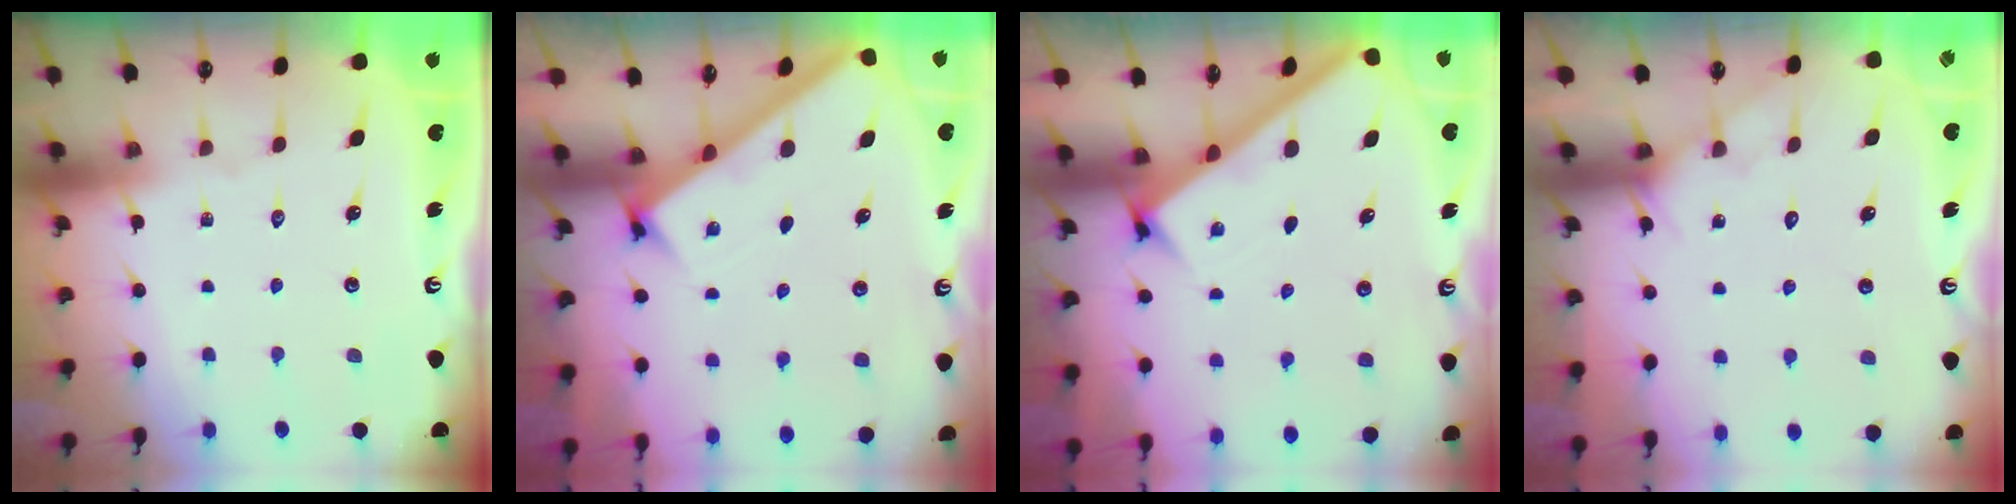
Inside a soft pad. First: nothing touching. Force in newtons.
{"total": 2.6, "press": 2.5, "slide": 0.3}
{"total": 2.7, "press": 2.6, "slide": 0.4}
{"total": 4.9, "press": 4.9, "slide": 0.4}